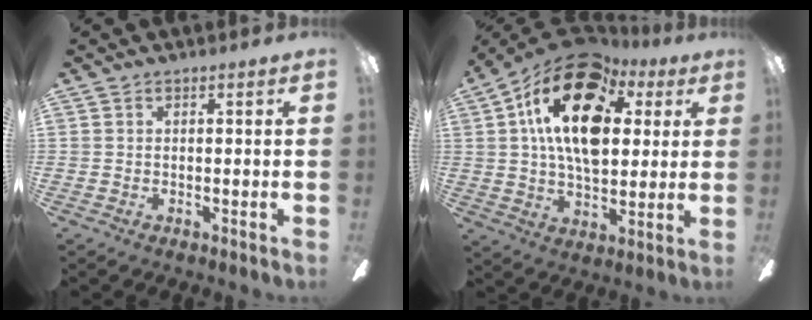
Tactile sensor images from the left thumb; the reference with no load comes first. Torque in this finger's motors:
{"motor_torque": [1.69, 2.85, 1.39, -1.39, 0.53]}